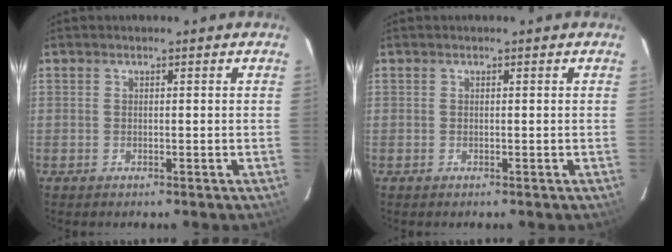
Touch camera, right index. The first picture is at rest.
{"total": 0.0}